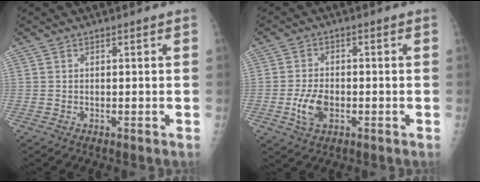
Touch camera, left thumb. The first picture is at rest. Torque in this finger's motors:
{"motor_torque": [-0.24, 0.64, 0.42, -0.02, 0.05]}